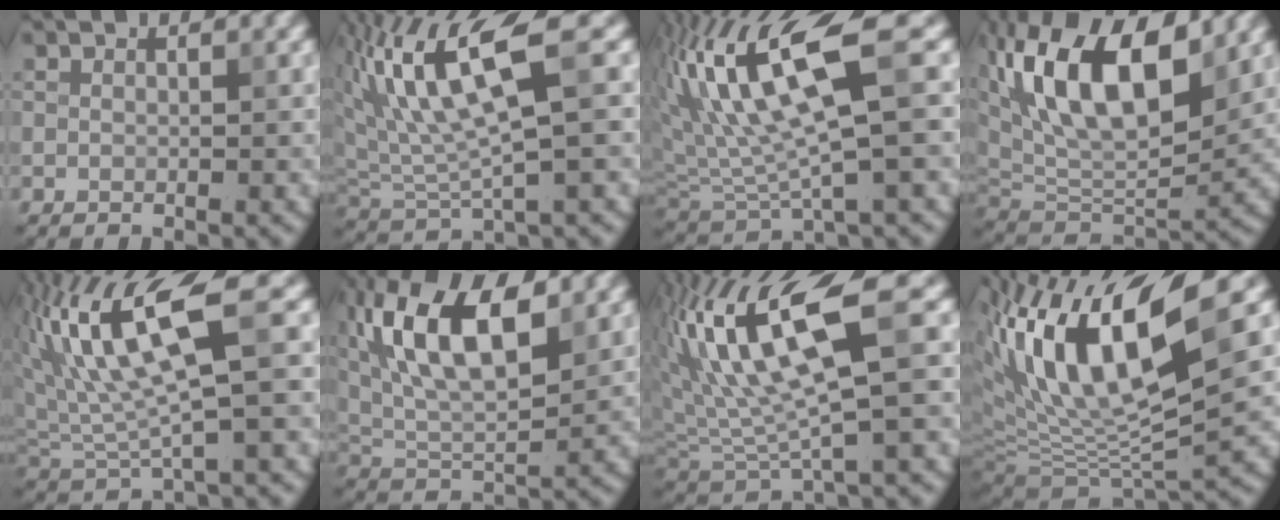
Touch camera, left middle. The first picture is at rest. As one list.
[{"total": 8.9, "force": [3.3, 2.5, 7.8], "torque": [-0.160, 0.006, 0.066]}, {"total": 11.4, "force": [4.1, 2.9, 10.2], "torque": [-0.193, 0.010, 0.082]}, {"total": 12.5, "force": [5.1, 5.5, 10.0], "torque": [-0.166, 0.011, 0.089]}, {"total": 10.3, "force": [3.8, 2.8, 9.2], "torque": [-0.190, 0.010, 0.077]}, {"total": 11.3, "force": [4.4, 4.8, 9.2], "torque": [-0.171, 0.018, 0.074]}, {"total": 11.3, "force": [4.1, 2.9, 10.1], "torque": [-0.191, 0.009, 0.084]}, {"total": 14.9, "force": [5.4, 5.0, 13.0], "torque": [-0.251, 0.019, 0.096]}]